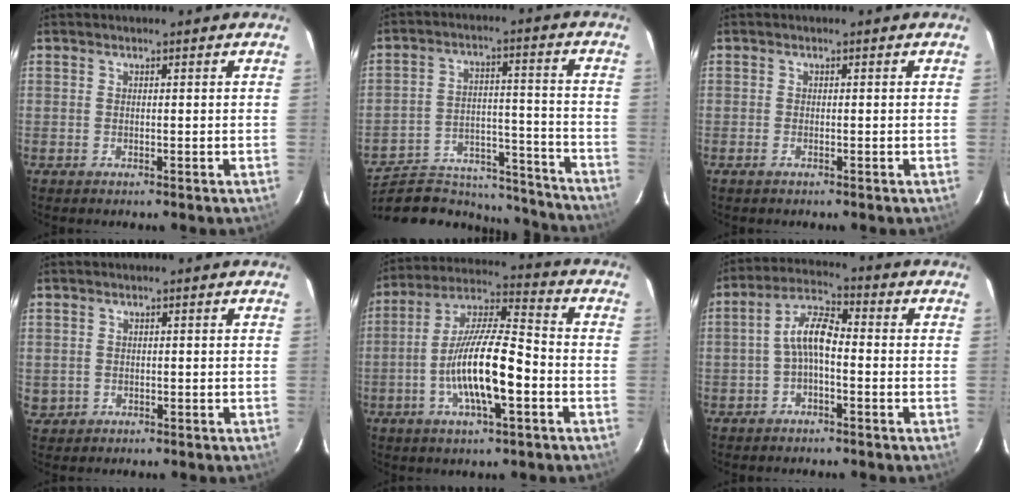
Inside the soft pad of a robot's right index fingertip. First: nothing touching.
{"total": 19.7, "force": [-17.2, 8.2, 5.0], "torque": [-0.108, 0.045, -0.226]}
{"total": 0.8, "force": [-0.6, 0.3, 0.5], "torque": [-0.011, -0.001, -0.012]}
{"total": 2.2, "force": [0.0, 2.1, 0.3], "torque": [-0.005, 0.001, 0.005]}
{"total": 14.9, "force": [-4.4, 3.0, 13.9], "torque": [-0.273, -0.004, -0.085]}
{"total": 6.2, "force": [-1.5, 2.3, 5.6], "torque": [-0.118, 0.022, -0.031]}